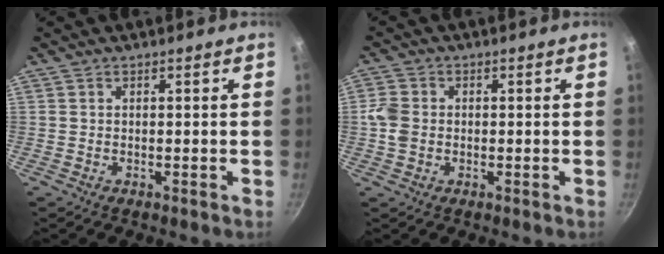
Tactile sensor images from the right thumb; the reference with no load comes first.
{"total": 4.3, "force": [-0.3, 3.6, 2.4], "torque": [-0.042, 0.007, -0.011]}